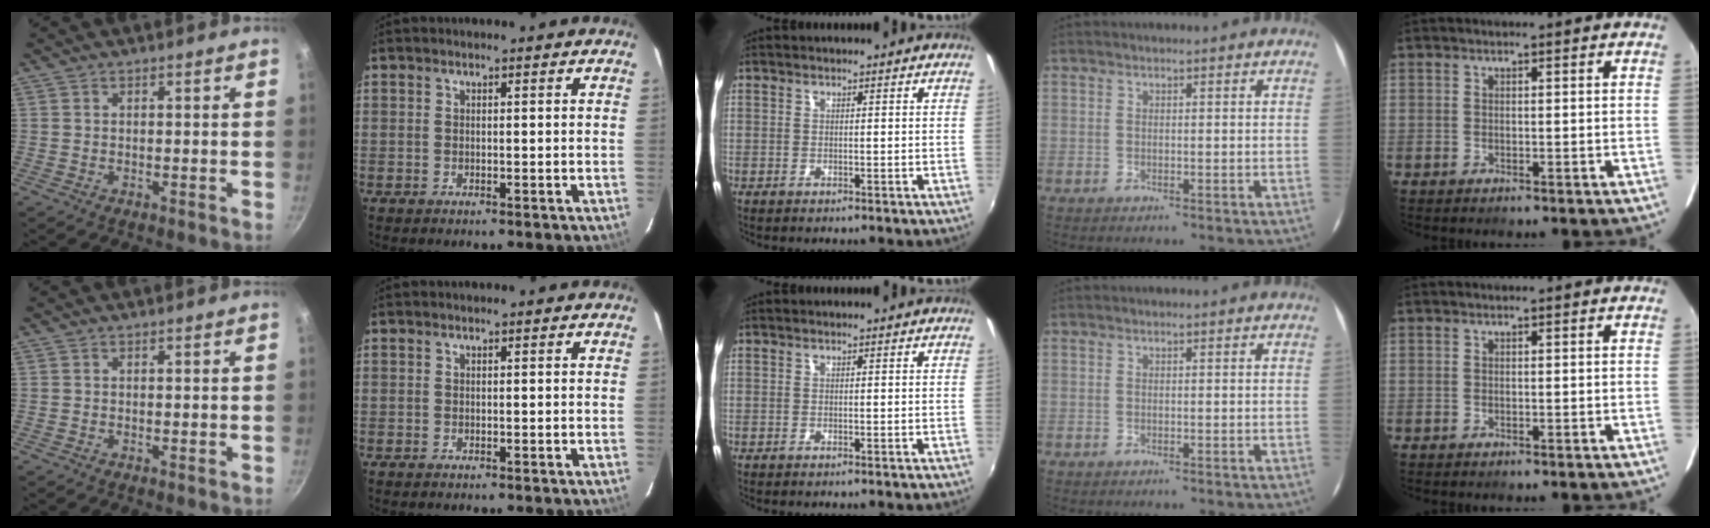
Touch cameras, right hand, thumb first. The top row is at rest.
{}